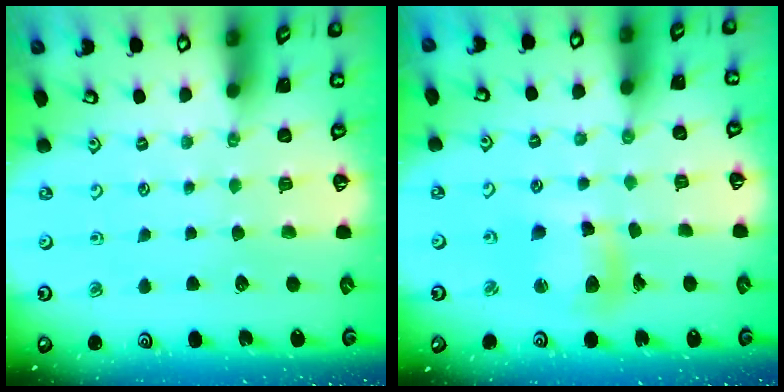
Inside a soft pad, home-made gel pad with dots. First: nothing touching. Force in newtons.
{"total": 11.5, "press": 11.4, "slide": 1.7}